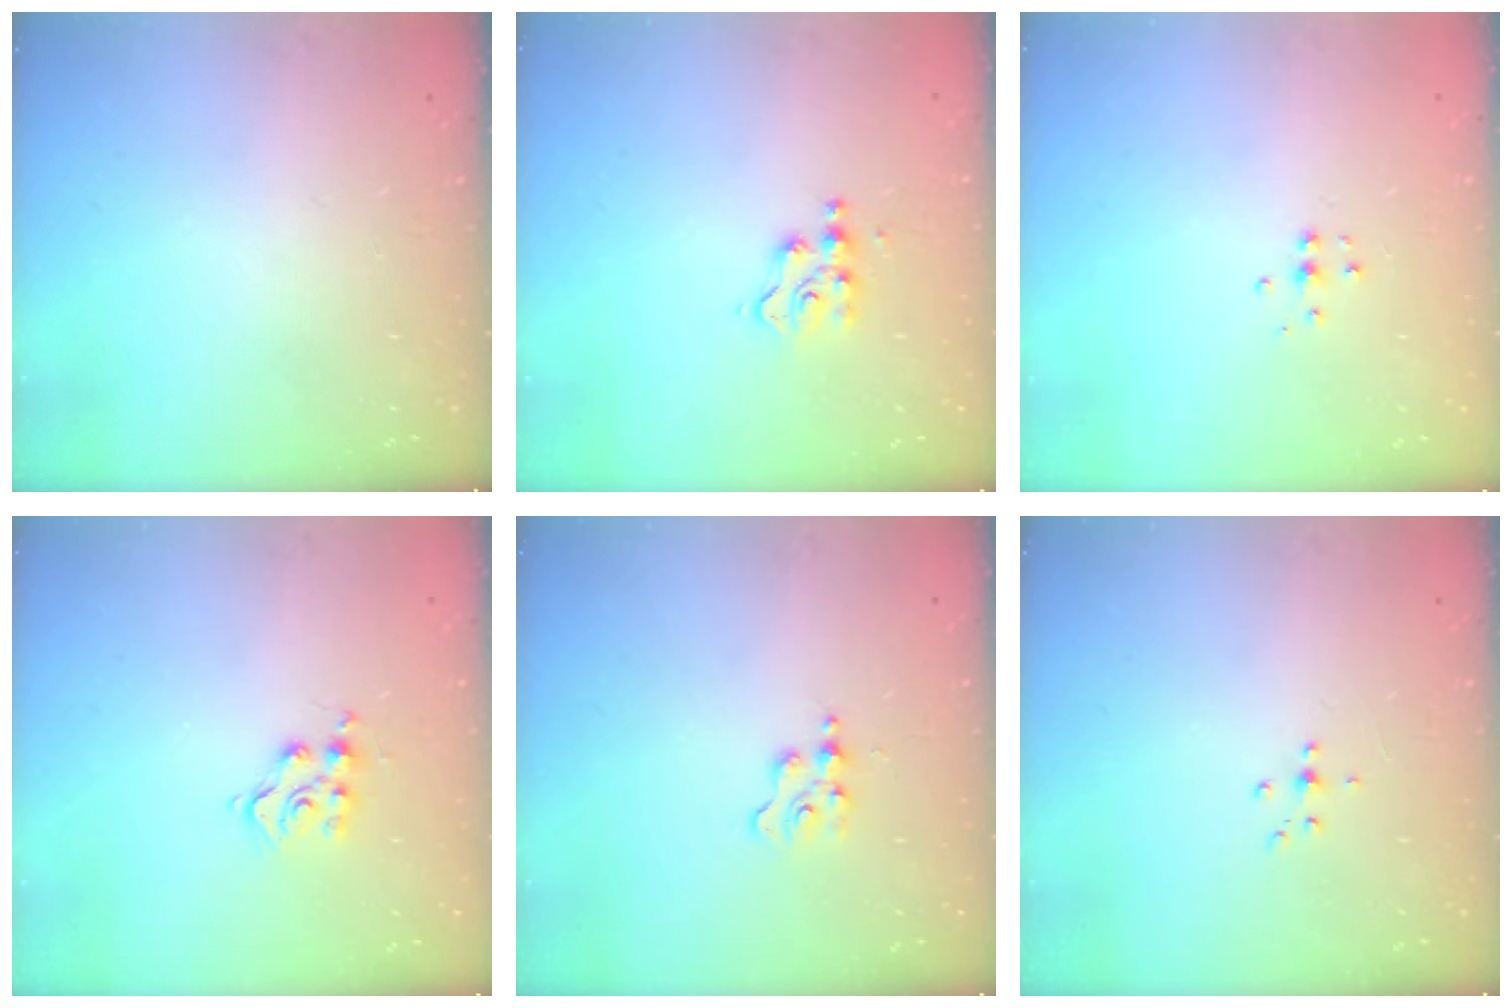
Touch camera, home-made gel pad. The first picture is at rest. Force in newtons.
{"total": 4.0, "press": 4.0, "slide": 0.5}
{"total": 4.4, "press": 4.3, "slide": 0.3}
{"total": 6.0, "press": 6.0, "slide": 0.1}
{"total": 2.5, "press": 2.5, "slide": 0.3}
{"total": 3.5, "press": 3.3, "slide": 1.0}